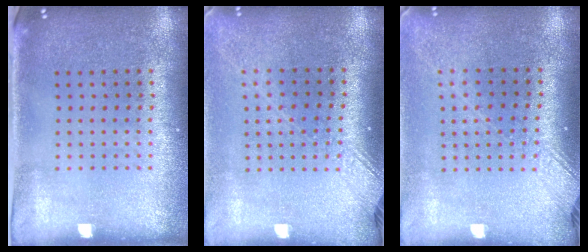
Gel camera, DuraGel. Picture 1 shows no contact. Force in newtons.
{"total": 1.8, "press": 1.4, "slide": 1.2}
{"total": 1.8, "press": 1.4, "slide": 1.1}